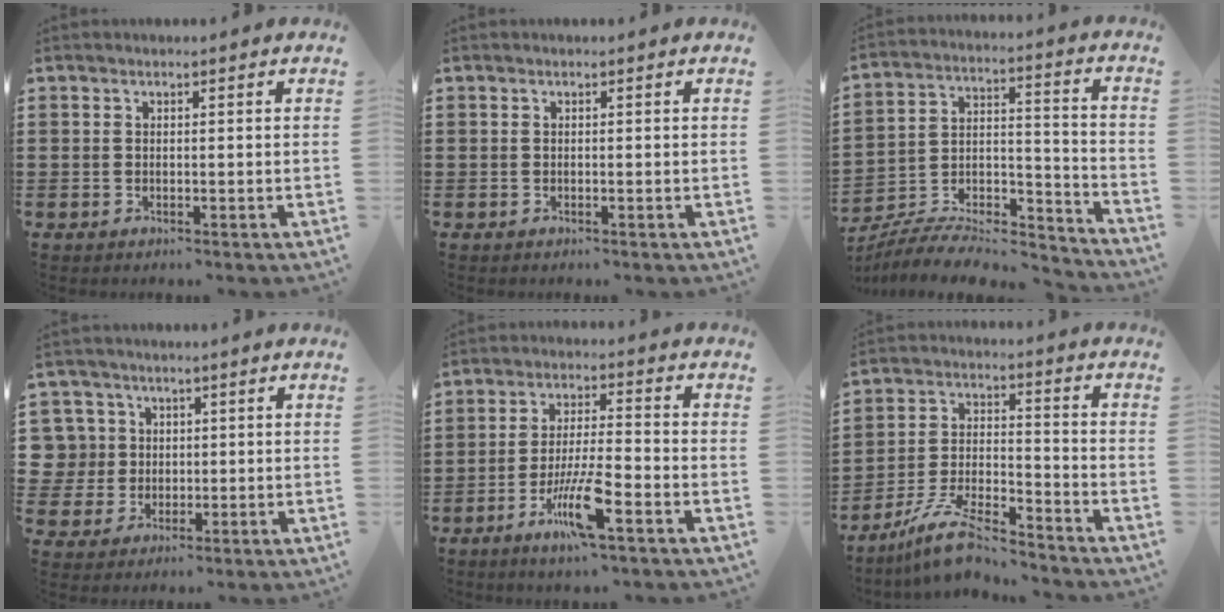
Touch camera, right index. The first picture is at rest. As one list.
[{"total": 0.0}, {"total": 7.6, "force": [-6.9, 2.0, 2.6], "torque": [-0.034, 0.009, -0.133]}, {"total": 5.8, "force": [1.0, 5.7, 0.9], "torque": [-0.052, 0.015, 0.018]}, {"total": 9.0, "force": [-4.5, 1.5, 7.7], "torque": [-0.160, -0.008, -0.085]}, {"total": 9.4, "force": [-8.2, 1.5, 4.5], "torque": [-0.102, 0.010, -0.161]}]